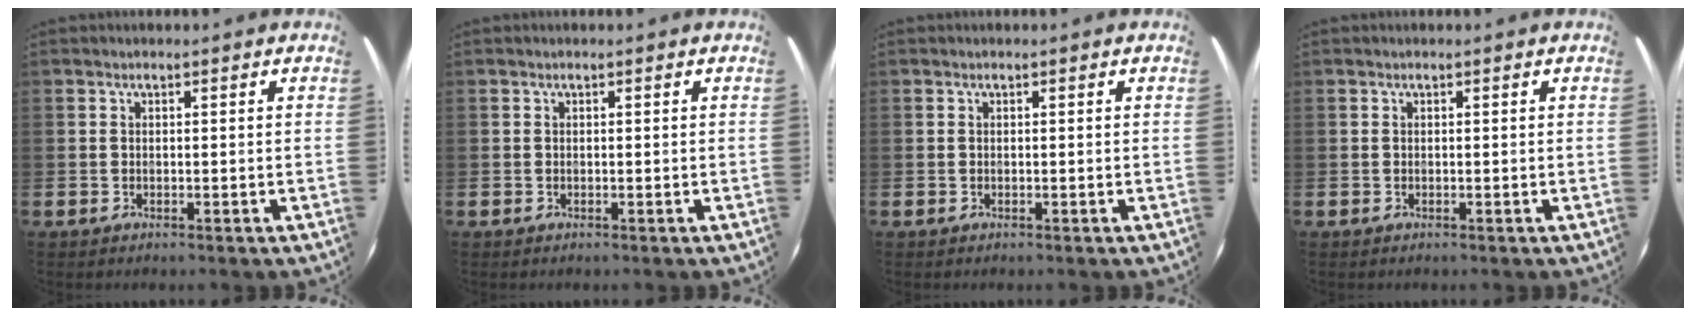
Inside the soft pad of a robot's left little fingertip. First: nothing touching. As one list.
[{"total": 0.0}, {"total": 0.0}, {"total": 0.0}]